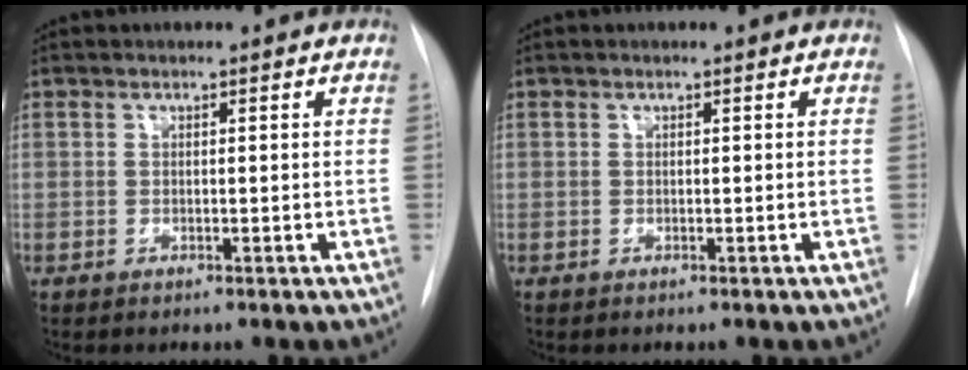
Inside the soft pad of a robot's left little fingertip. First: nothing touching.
{"total": 0.0}